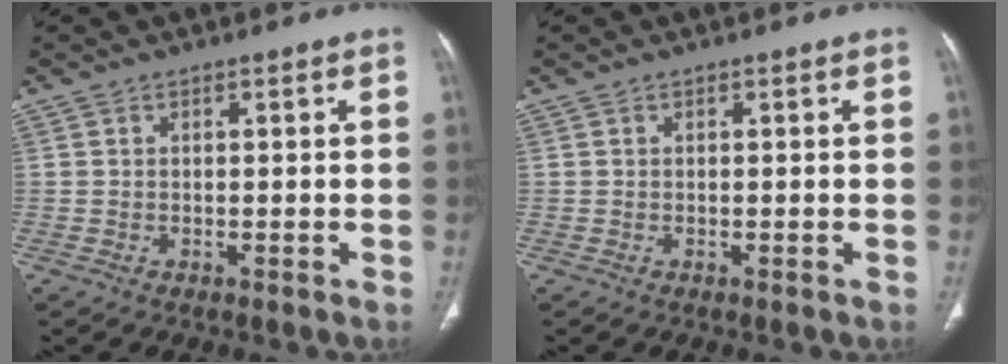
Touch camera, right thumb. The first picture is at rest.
{"total": 0.0}